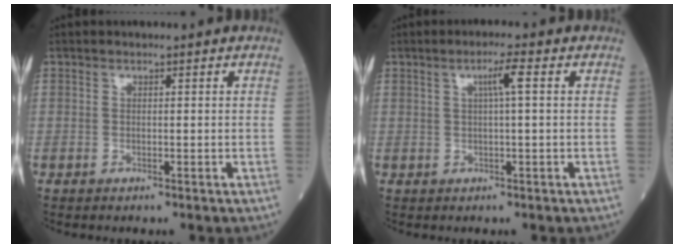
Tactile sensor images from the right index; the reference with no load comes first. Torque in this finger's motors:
{"motor_torque": [0.29, 0.04, 0.06, 0.02]}